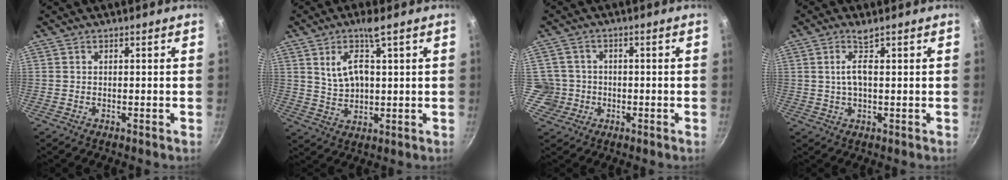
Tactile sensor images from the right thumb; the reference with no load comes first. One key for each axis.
{"total": 7.9, "fx": 3.2, "fy": 3.0, "fz": 6.6, "tx": -0.115, "ty": -0.012, "tz": 0.071}
{"total": 4.7, "fx": -0.6, "fy": 4.7, "fz": 0.4, "tx": 0.027, "ty": 0.013, "tz": -0.010}
{"total": 3.8, "fx": 1.2, "fy": 1.0, "fz": 3.4, "tx": -0.070, "ty": 0.001, "tz": 0.025}